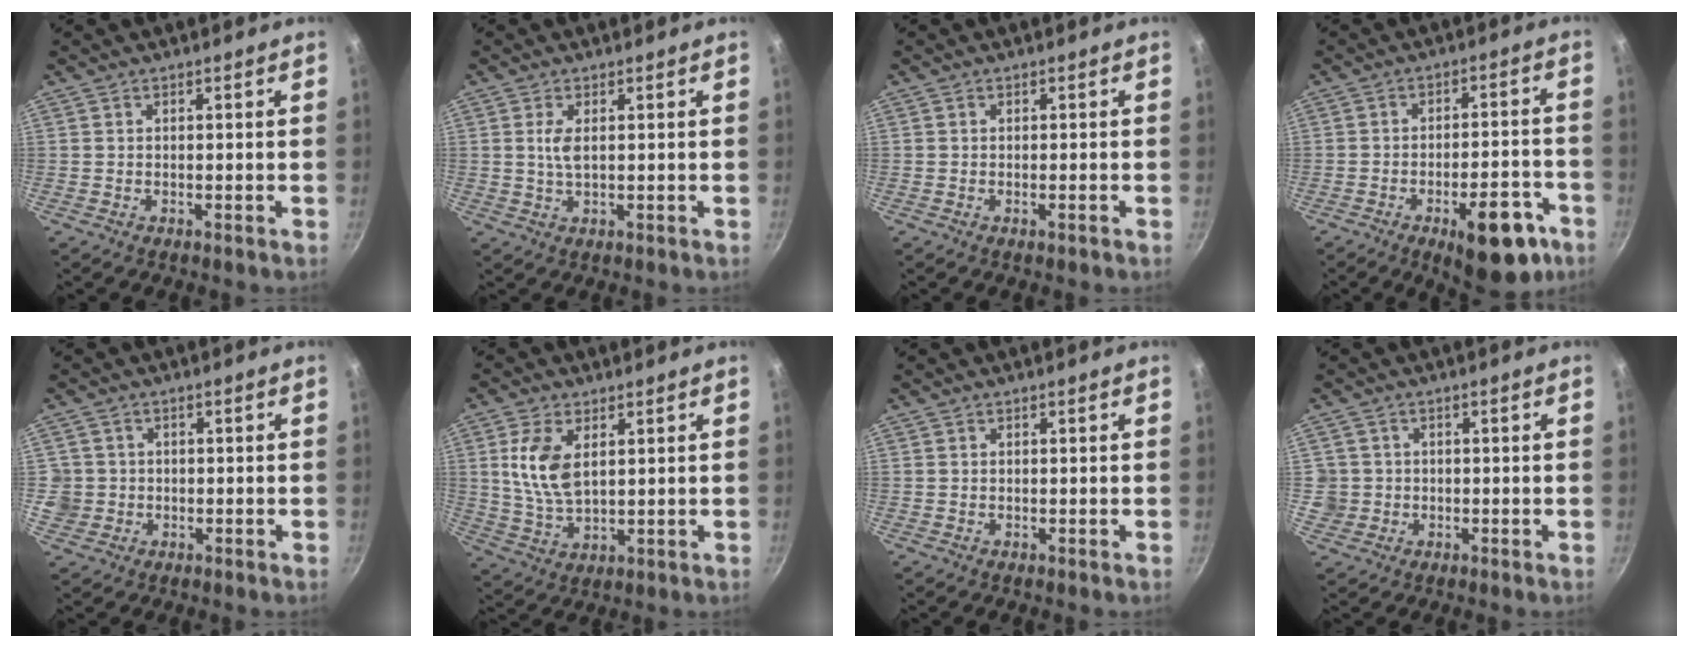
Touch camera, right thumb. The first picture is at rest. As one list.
[{"total": 2.9, "force": [0.7, 1.1, 2.6], "torque": [-0.053, -0.003, 0.014]}, {"total": 0.7, "force": [-0.4, 0.1, 0.6], "torque": [-0.013, 0.003, -0.008]}, {"total": 14.0, "force": [-7.0, 5.8, 10.6], "torque": [-0.100, 0.043, -0.084]}, {"total": 4.6, "force": [-0.3, 4.5, 0.9], "torque": [-0.004, 0.014, -0.001]}, {"total": 9.3, "force": [2.6, 5.0, 7.4], "torque": [-0.146, -0.015, 0.054]}, {"total": 0.0}, {"total": 4.0, "force": [-0.2, 3.9, 0.6], "torque": [0.005, 0.014, 0.002]}]